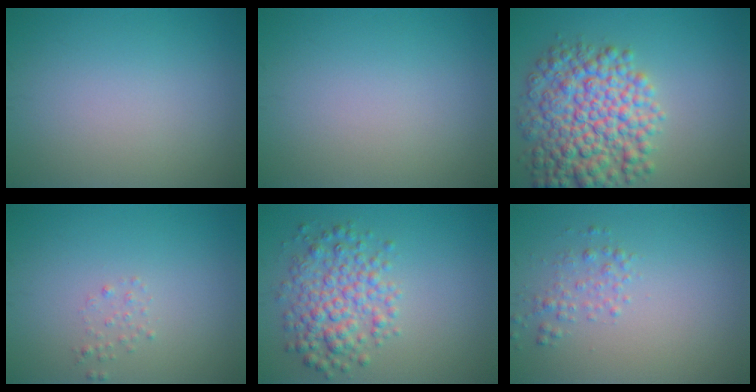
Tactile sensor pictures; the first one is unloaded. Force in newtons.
{"total": 0.0}
{"total": 9.1, "press": 9.1, "slide": 0.2}
{"total": 0.8, "press": 0.8, "slide": 0.1}
{"total": 4.8, "press": 4.8, "slide": 0.1}
{"total": 1.6, "press": 1.6, "slide": 0.1}